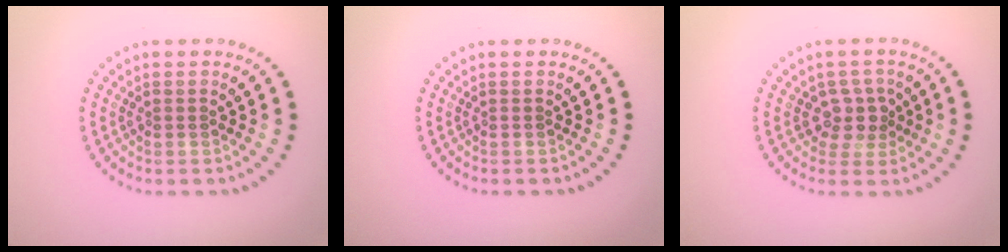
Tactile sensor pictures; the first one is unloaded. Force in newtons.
{"total": 0.0}
{"total": 2.3, "press": 2.0, "slide": 1.2}